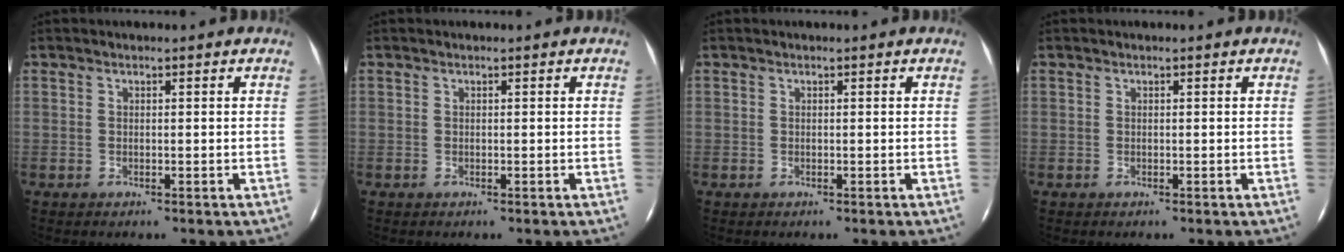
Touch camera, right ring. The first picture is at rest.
{"total": 0.0}
{"total": 0.0}
{"total": 0.0}